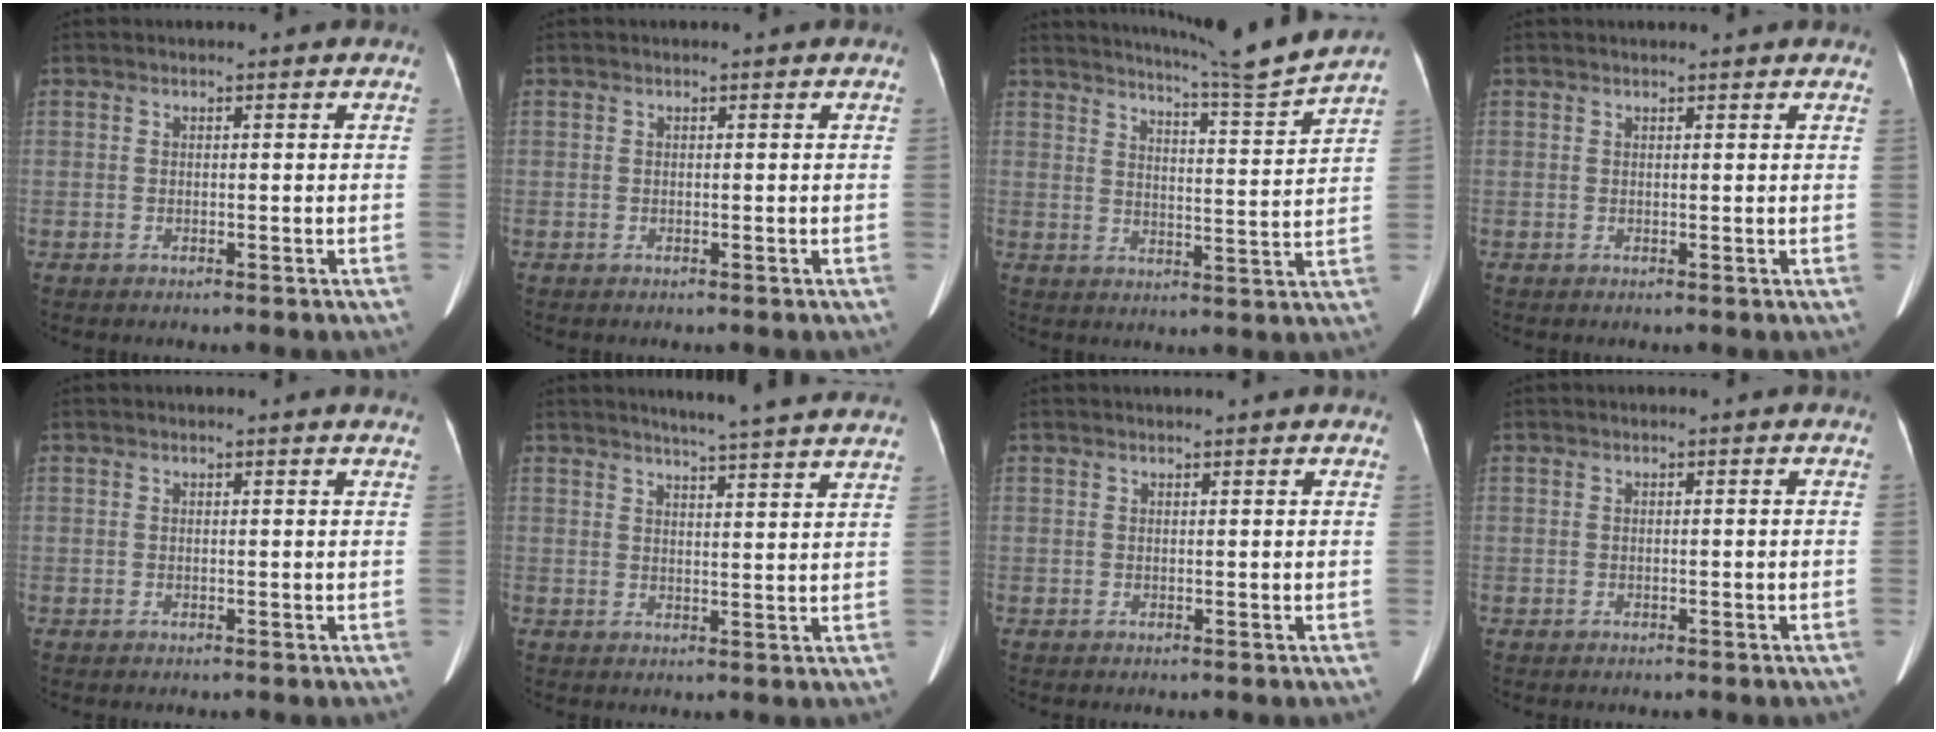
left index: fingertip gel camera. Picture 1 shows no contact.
{"total": 0.0}
{"total": 11.1, "force": [10.3, -3.0, 2.9], "torque": [-0.060, -0.049, 0.150]}
{"total": 3.4, "force": [3.1, 0.3, 1.3], "torque": [-0.019, 0.018, 0.033]}
{"total": 3.3, "force": [3.2, 0.1, 0.9], "torque": [-0.014, 0.006, 0.023]}
{"total": 14.2, "force": [13.2, 0.0, 5.1], "torque": [-0.070, -0.019, 0.153]}
{"total": 3.1, "force": [2.9, 0.2, 1.1], "torque": [-0.018, 0.018, 0.032]}
{"total": 0.0}